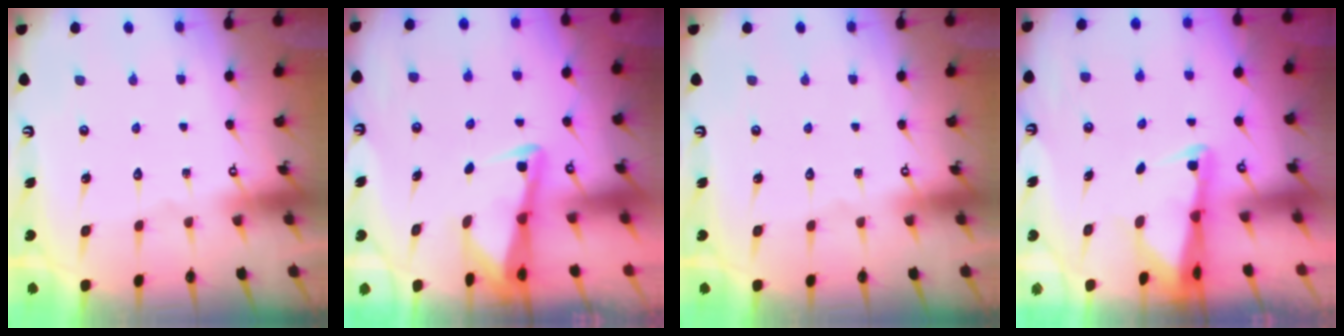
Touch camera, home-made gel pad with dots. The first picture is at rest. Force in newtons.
{"total": 3.0, "press": 3.0, "slide": 0.4}
{"total": 0.0}
{"total": 2.6, "press": 2.6, "slide": 0.5}